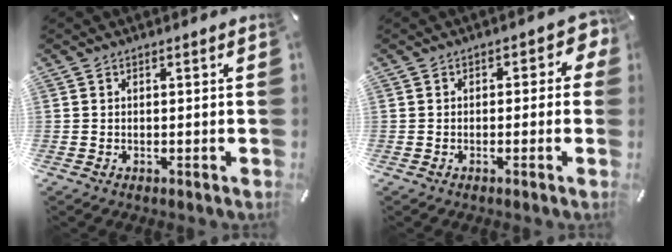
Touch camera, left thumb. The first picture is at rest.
{"total": 3.6, "force": [-0.1, 2.3, 2.8], "torque": [-0.038, 0.008, -0.008]}